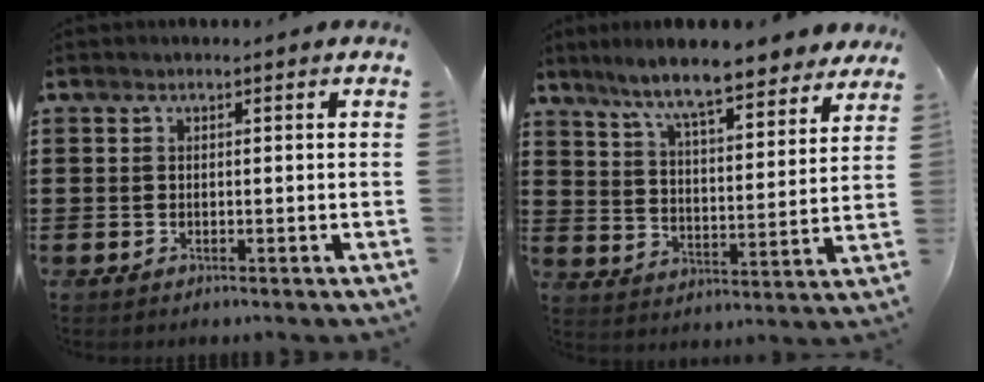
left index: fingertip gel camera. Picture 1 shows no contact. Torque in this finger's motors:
{"motor_torque": [1.34, -0.80, 1.05, 0.21]}